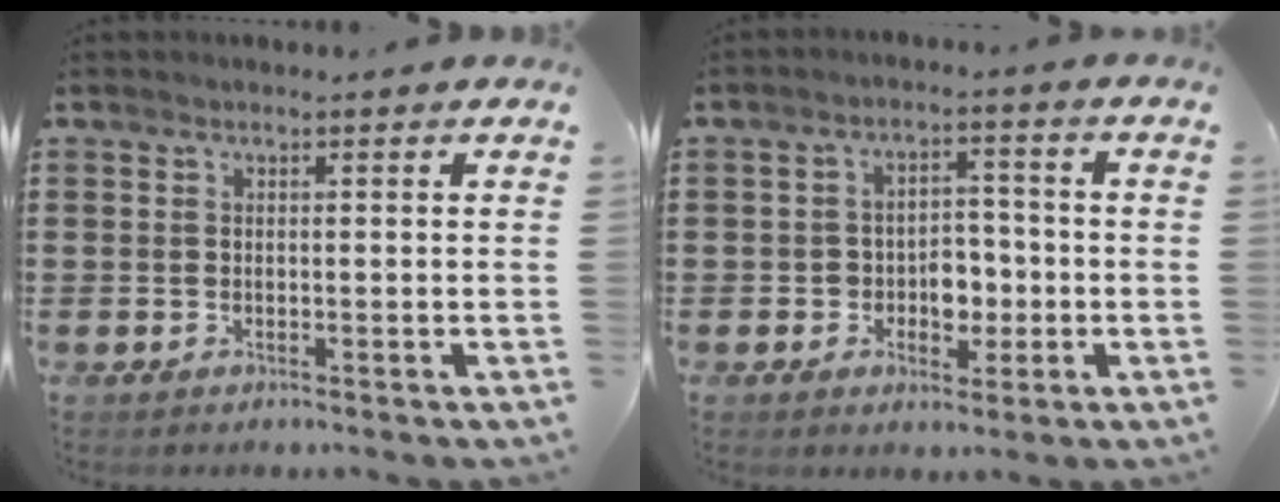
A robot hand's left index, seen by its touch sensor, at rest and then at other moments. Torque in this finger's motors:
{"motor_torque": [0.18, 0.08, 0.17, 0.04]}